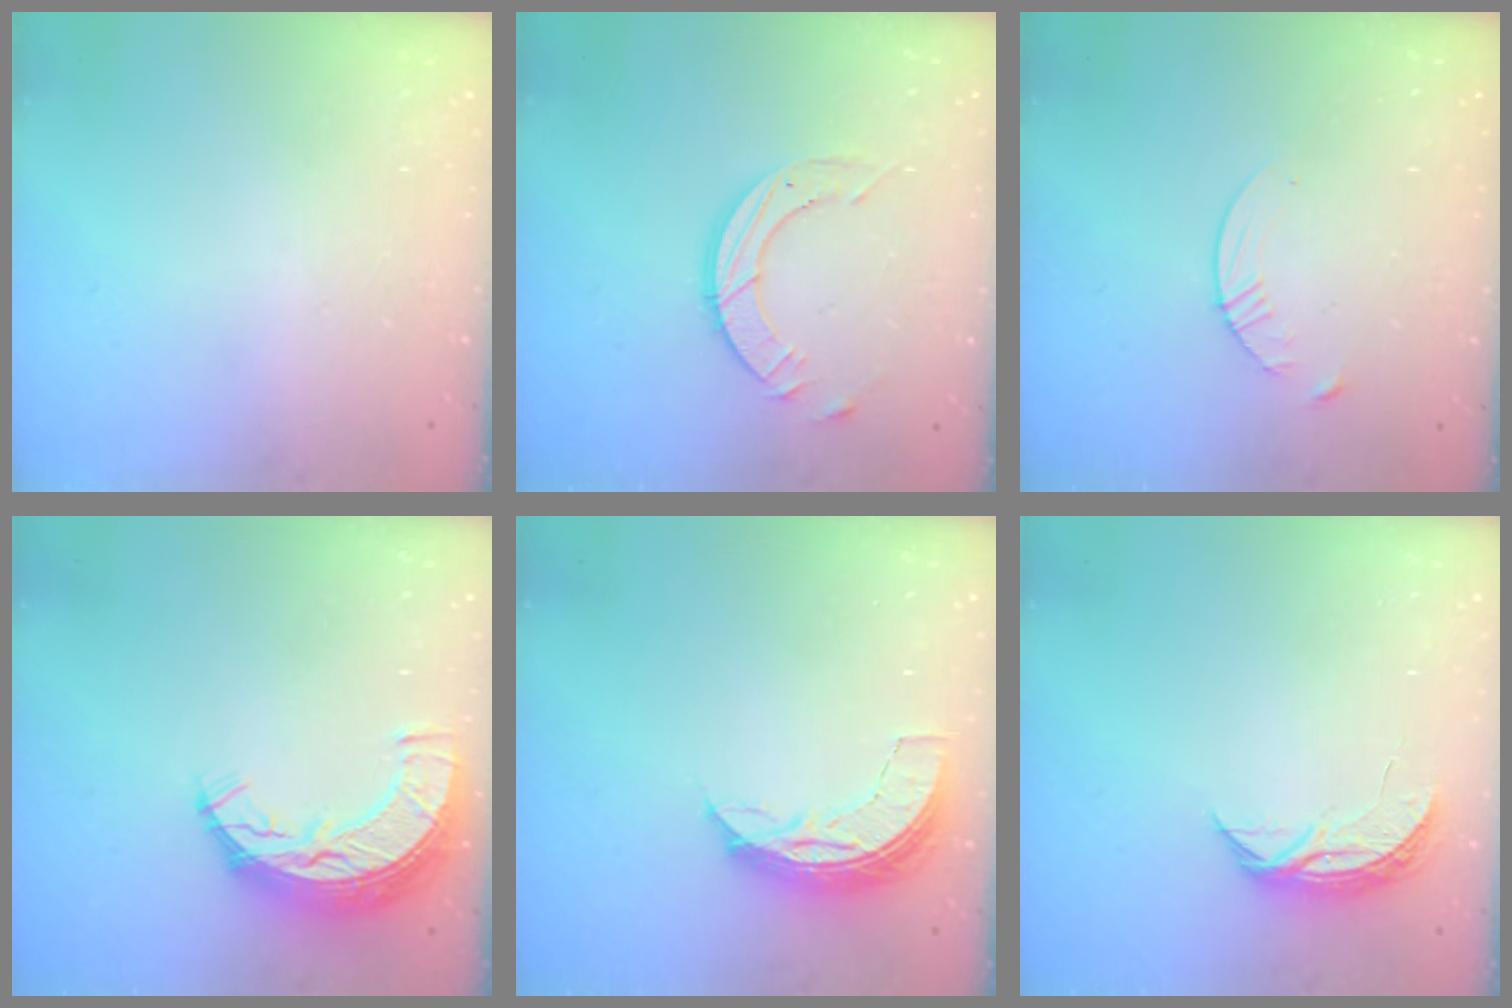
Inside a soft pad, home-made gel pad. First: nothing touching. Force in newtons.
{"total": 9.0, "press": 9.0, "slide": 0.8}
{"total": 3.1, "press": 3.1, "slide": 0.4}
{"total": 9.6, "press": 9.6, "slide": 0.8}
{"total": 6.9, "press": 6.9, "slide": 0.5}
{"total": 5.8, "press": 5.8, "slide": 0.6}